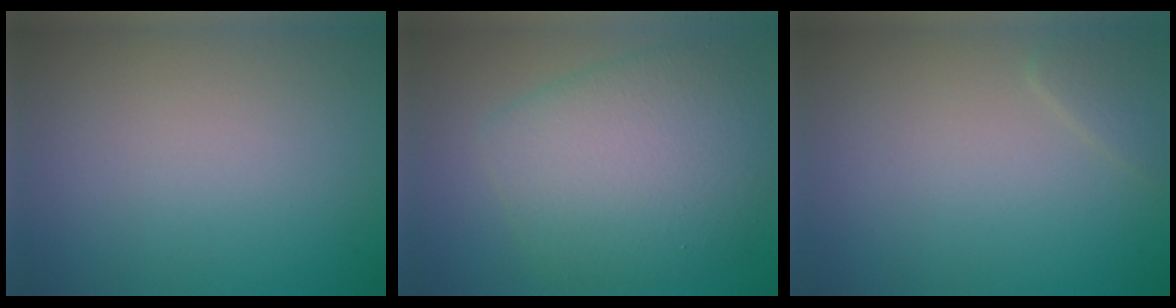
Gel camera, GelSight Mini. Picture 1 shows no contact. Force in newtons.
{"total": 8.0, "press": 8.0, "slide": 0.1}
{"total": 1.2, "press": 1.2, "slide": 0.0}